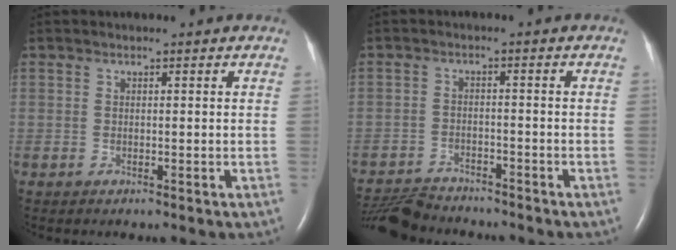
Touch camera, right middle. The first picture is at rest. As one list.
[{"total": 8.5, "force": [-8.3, 1.4, 1.6], "torque": [-0.033, -0.009, -0.141]}]